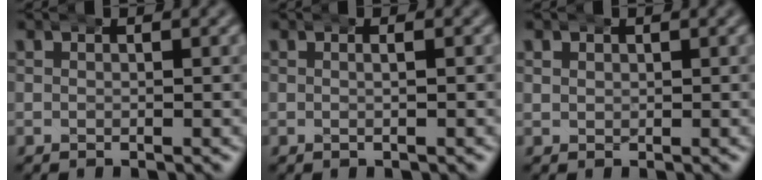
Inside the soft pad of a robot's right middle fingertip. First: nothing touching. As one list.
[{"total": 1.0, "force": [0.1, 0.1, 1.0], "torque": [-0.010, 0.007, 0.000]}, {"total": 0.7, "force": [0.3, 0.6, 0.0], "torque": [-0.003, 0.001, 0.008]}]